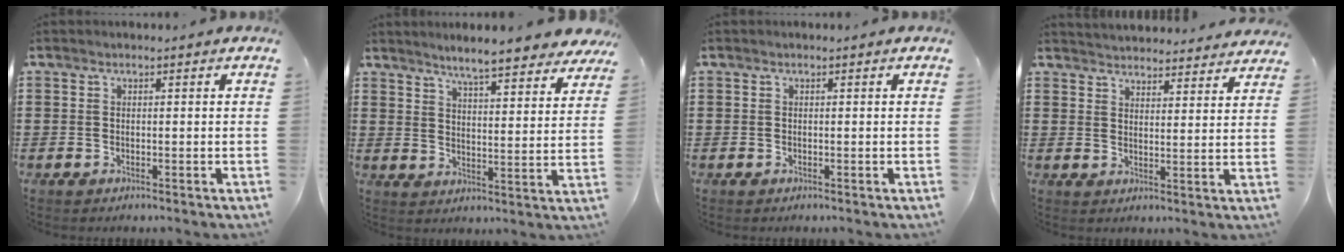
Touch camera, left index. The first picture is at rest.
{"total": 6.1, "force": [5.7, -0.3, 2.1], "torque": [-0.057, -0.033, 0.097]}
{"total": 0.0}
{"total": 3.6, "force": [3.6, -0.1, -0.3], "torque": [0.001, -0.026, 0.063]}